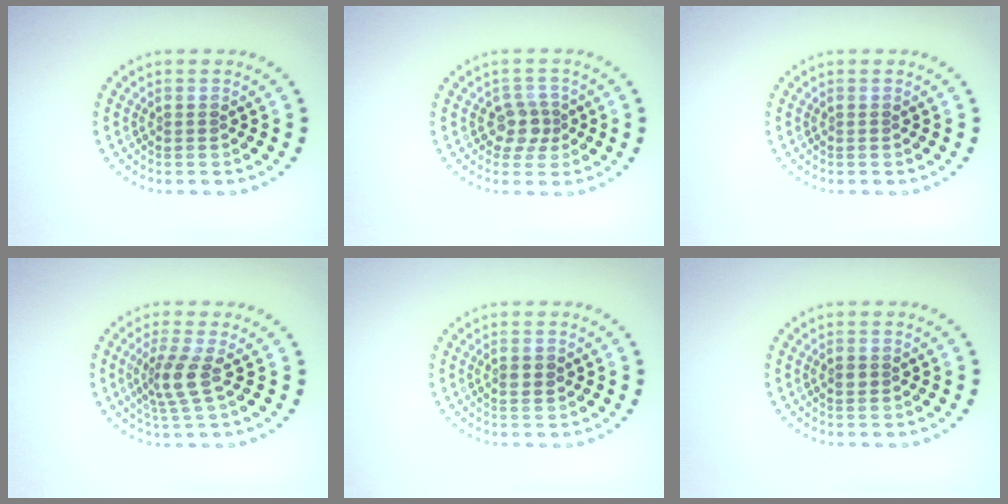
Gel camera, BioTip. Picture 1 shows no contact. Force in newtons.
{"total": 2.2, "press": 1.8, "slide": 1.3}
{"total": 0.0}
{"total": 2.9, "press": 2.2, "slide": 2.0}
{"total": 1.2, "press": 1.1, "slide": 0.2}
{"total": 1.0, "press": 1.0, "slide": 0.0}